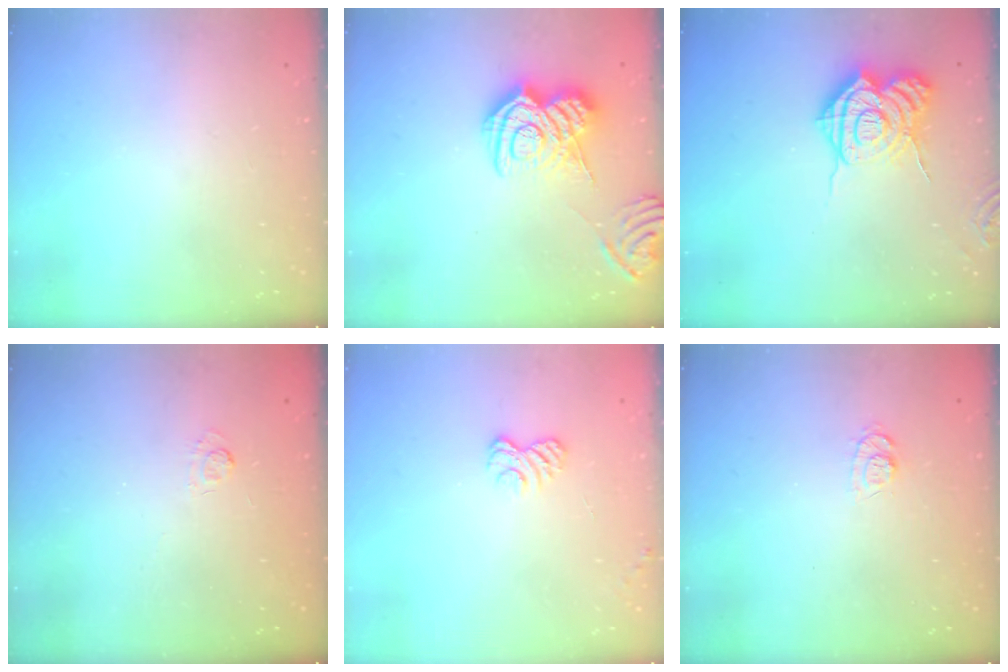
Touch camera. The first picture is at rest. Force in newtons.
{"total": 14.0, "press": 14.0, "slide": 0.7}
{"total": 15.7, "press": 15.6, "slide": 1.9}
{"total": 2.1, "press": 1.5, "slide": 1.4}
{"total": 2.8, "press": 2.5, "slide": 1.3}
{"total": 7.2, "press": 7.1, "slide": 1.3}